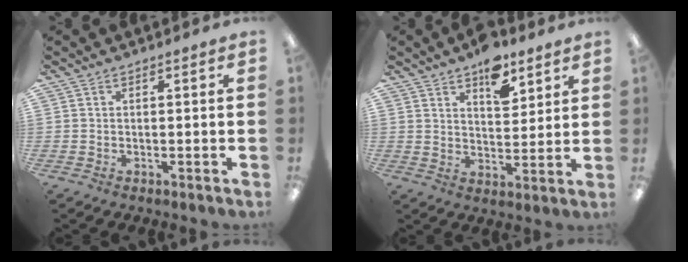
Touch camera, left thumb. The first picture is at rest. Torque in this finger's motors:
{"motor_torque": [1.29, 0.79, 1.00, -0.90, 0.05]}